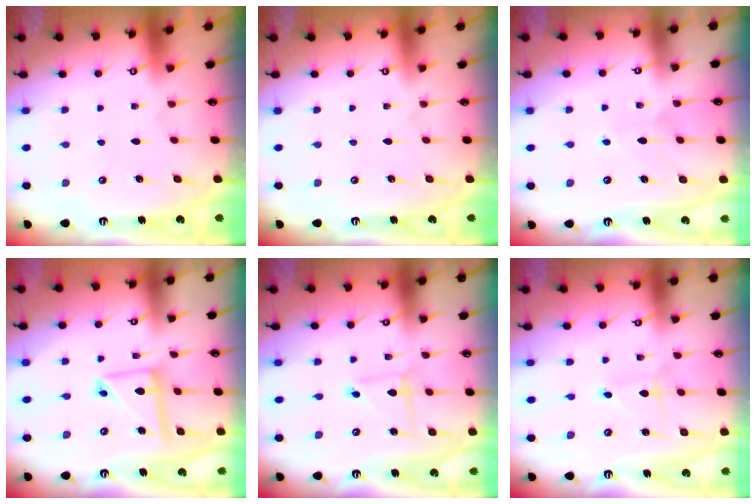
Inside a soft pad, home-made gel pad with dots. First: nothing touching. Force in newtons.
{"total": 0.0}
{"total": 4.5, "press": 4.4, "slide": 0.5}
{"total": 10.1, "press": 10.1, "slide": 1.0}
{"total": 2.2, "press": 2.2, "slide": 0.3}
{"total": 1.8, "press": 1.7, "slide": 0.2}